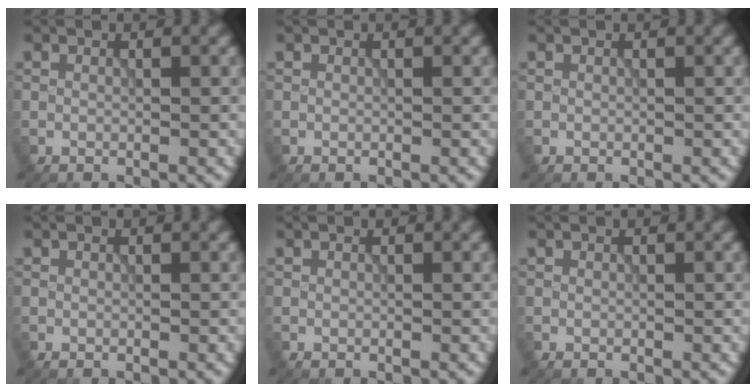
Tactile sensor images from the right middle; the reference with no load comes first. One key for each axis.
{"total": 0.0}
{"total": 0.0}
{"total": 0.0}
{"total": 0.0}
{"total": 0.0}